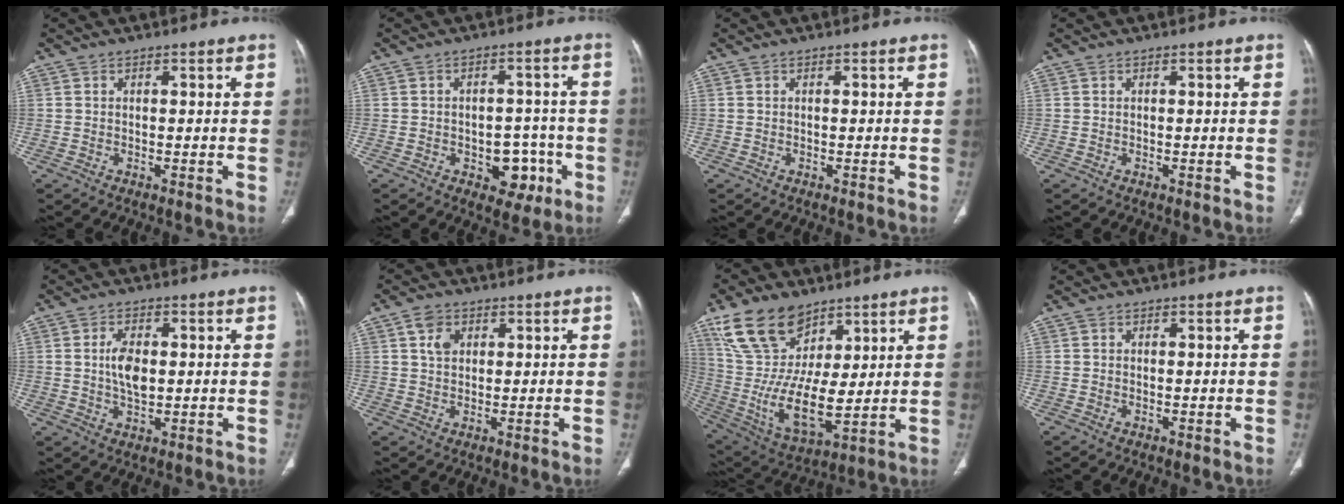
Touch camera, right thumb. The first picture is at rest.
{"total": 7.7, "force": [-2.8, 5.3, 4.9], "torque": [-0.022, 0.025, -0.029]}
{"total": 0.0}
{"total": 0.0}
{"total": 5.9, "force": [0.6, 3.2, 4.9], "torque": [-0.089, -0.003, 0.012]}
{"total": 4.1, "force": [1.6, 2.9, 2.4], "torque": [-0.031, -0.005, 0.032]}
{"total": 19.3, "force": [10.1, 10.4, 12.7], "torque": [-0.218, -0.045, 0.208]}
{"total": 0.0}